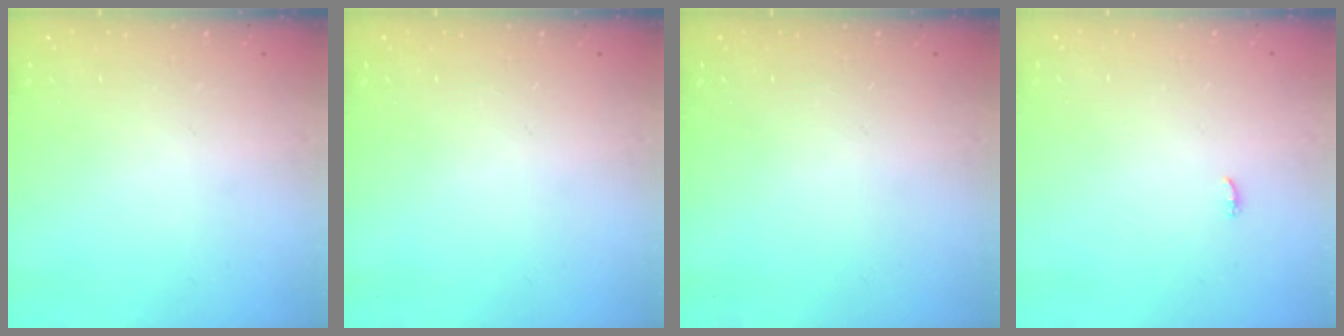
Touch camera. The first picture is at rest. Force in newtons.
{"total": 0.0}
{"total": 0.0}
{"total": 5.6, "press": 3.4, "slide": 4.4}